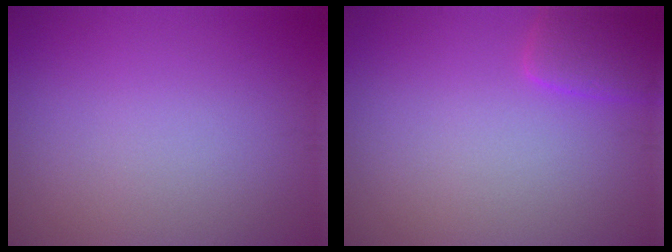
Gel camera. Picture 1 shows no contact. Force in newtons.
{"total": 2.6, "press": 2.6, "slide": 0.3}